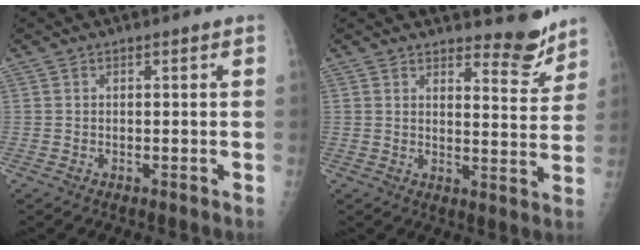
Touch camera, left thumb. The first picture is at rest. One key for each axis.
{"total": 6.7, "fx": 6.0, "fy": 1.8, "fz": 2.2, "tx": -0.007, "ty": -0.058, "tz": 0.081}